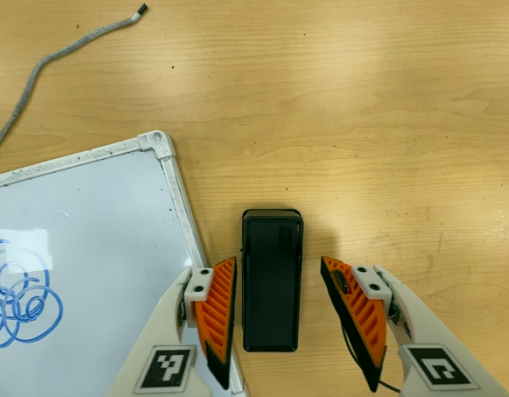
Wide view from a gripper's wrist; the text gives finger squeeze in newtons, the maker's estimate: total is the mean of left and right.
{"total": 0.0}